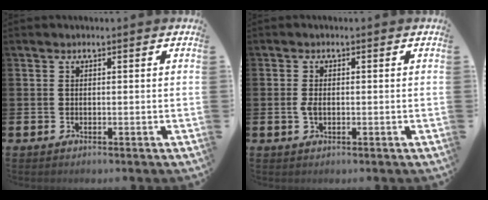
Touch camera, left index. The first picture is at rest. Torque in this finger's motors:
{"motor_torque": [0.09, 0.07, 0.02, 0.04]}